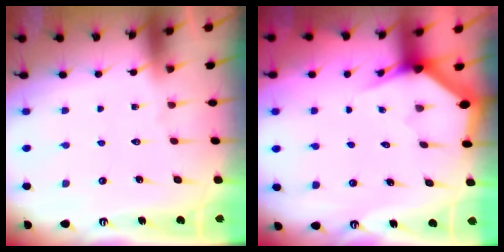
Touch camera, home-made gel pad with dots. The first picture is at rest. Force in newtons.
{"total": 2.9, "press": 2.9, "slide": 0.1}